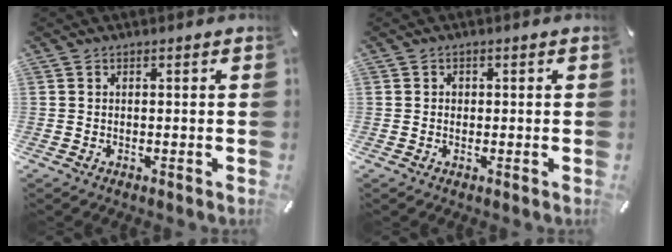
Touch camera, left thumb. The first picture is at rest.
{"total": 0.9, "force": [0.0, 0.9, 0.4], "torque": [0.001, 0.001, -0.003]}